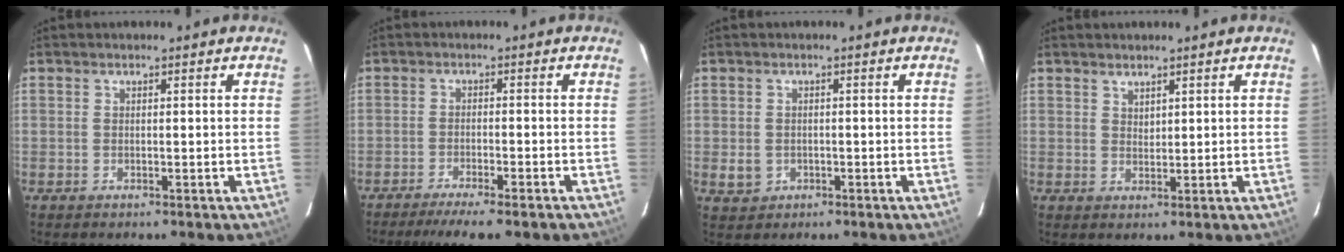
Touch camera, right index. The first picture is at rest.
{"total": 8.7, "force": [-7.1, 0.9, 4.9], "torque": [-0.107, -0.026, -0.112]}
{"total": 3.2, "force": [-0.6, 3.0, 1.0], "torque": [-0.025, 0.001, -0.003]}
{"total": 1.8, "force": [1.5, 0.9, 0.3], "torque": [-0.002, 0.001, 0.027]}